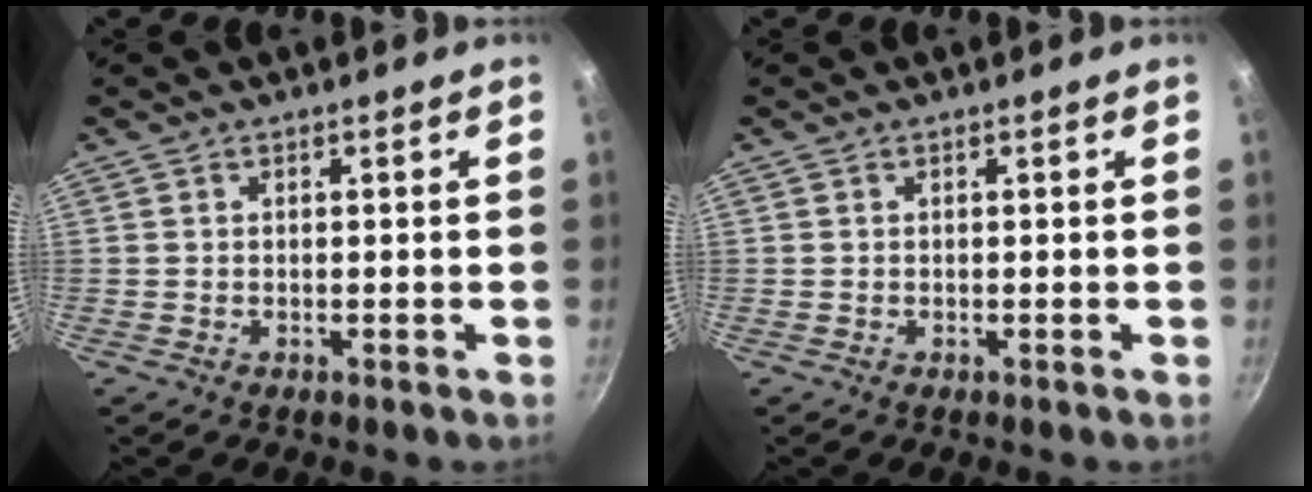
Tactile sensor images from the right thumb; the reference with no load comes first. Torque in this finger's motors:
{"motor_torque": [-0.03, 0.03, 0.10, -0.04, 0.01]}